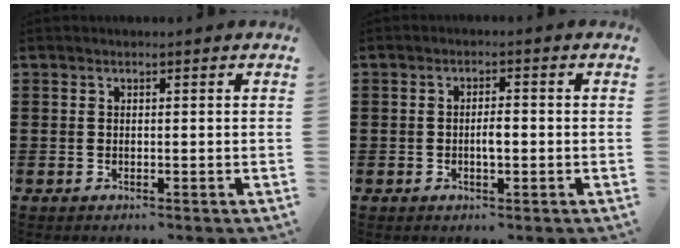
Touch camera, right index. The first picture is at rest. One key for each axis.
{"total": 2.5, "fx": -0.4, "fy": 0.8, "fz": 2.4, "tx": -0.044, "ty": 0.003, "tz": -0.008}